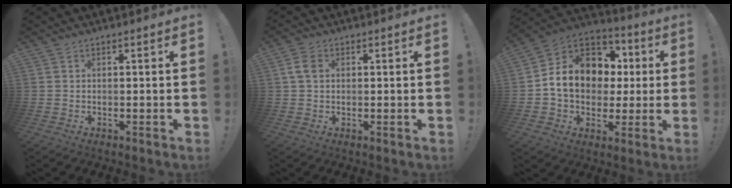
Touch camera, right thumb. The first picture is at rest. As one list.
[{"total": 4.4, "force": [1.0, 3.0, 3.1], "torque": [-0.057, 0.008, 0.022]}, {"total": 15.9, "force": [2.2, 12.7, 9.2], "torque": [-0.128, 0.003, 0.052]}]